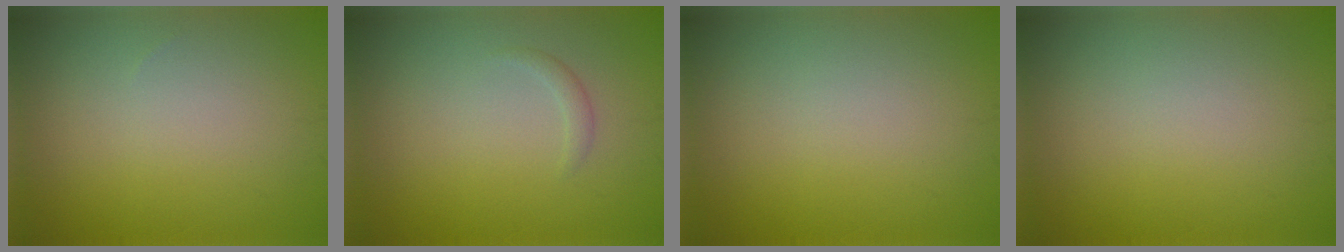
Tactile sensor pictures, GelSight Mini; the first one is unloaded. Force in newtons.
{"total": 0.8, "press": 0.8, "slide": 0.0}
{"total": 0.0}
{"total": 0.0}